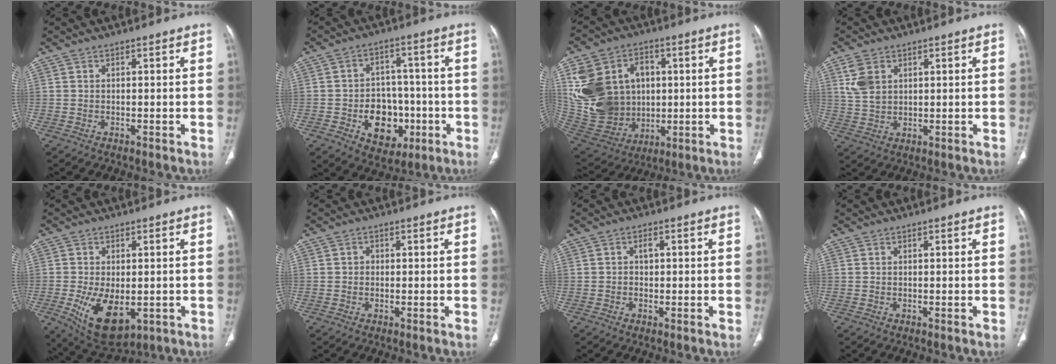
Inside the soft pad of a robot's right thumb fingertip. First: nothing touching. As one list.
[{"total": 11.8, "force": [-3.5, 9.1, 6.7], "torque": [-0.047, 0.030, -0.042]}, {"total": 24.5, "force": [4.0, 19.5, 14.3], "torque": [-0.283, 0.019, 0.104]}, {"total": 5.8, "force": [2.4, 3.8, 3.6], "torque": [-0.069, -0.004, 0.057]}, {"total": 11.2, "force": [-2.8, 6.2, 8.9], "torque": [-0.144, -0.014, -0.027]}, {"total": 0.8, "force": [-0.1, 0.7, 0.3], "torque": [0.000, 0.003, -0.003]}, {"total": 1.5, "force": [0.0, 1.1, 1.0], "torque": [-0.012, 0.004, -0.002]}, {"total": 0.0}]